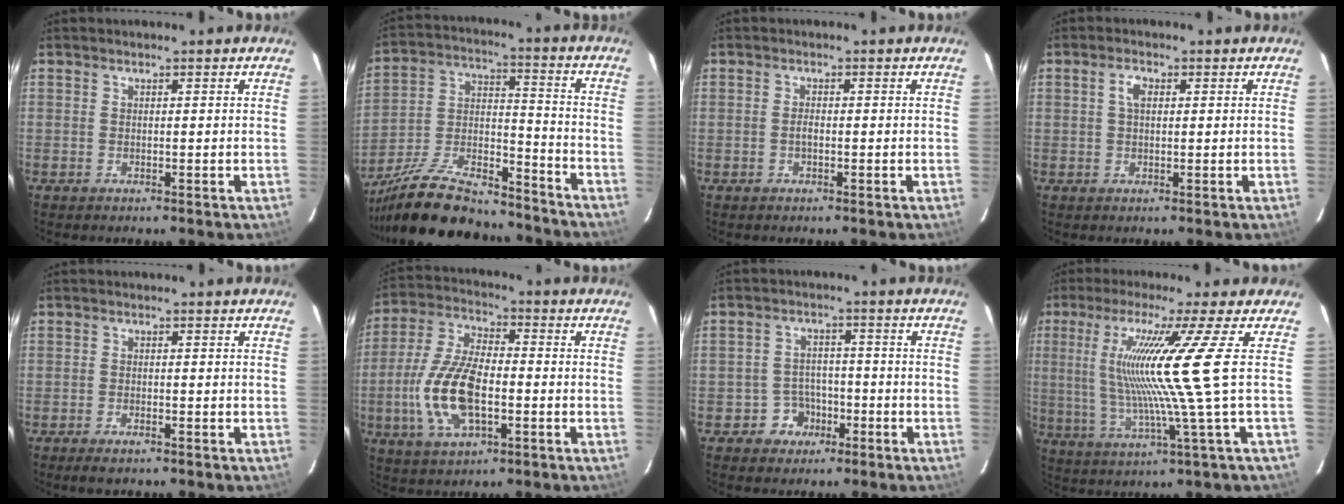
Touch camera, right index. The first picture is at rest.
{"total": 24.9, "force": [-20.0, 8.2, 12.4], "torque": [-0.246, 0.002, -0.315]}
{"total": 1.0, "force": [-0.3, 0.5, 0.8], "torque": [-0.016, 0.002, -0.008]}
{"total": 2.4, "force": [0.6, 1.4, 1.9], "torque": [-0.038, 0.008, 0.011]}
{"total": 2.5, "force": [-2.0, 0.7, 1.4], "torque": [-0.036, -0.005, -0.037]}
{"total": 14.5, "force": [-3.4, 6.6, 12.5], "torque": [-0.270, 0.001, -0.064]}
{"total": 5.2, "force": [-2.8, 4.4, 0.5], "torque": [-0.018, 0.020, -0.040]}
{"total": 14.1, "force": [2.2, -3.1, 13.6], "torque": [-0.241, -0.013, 0.047]}